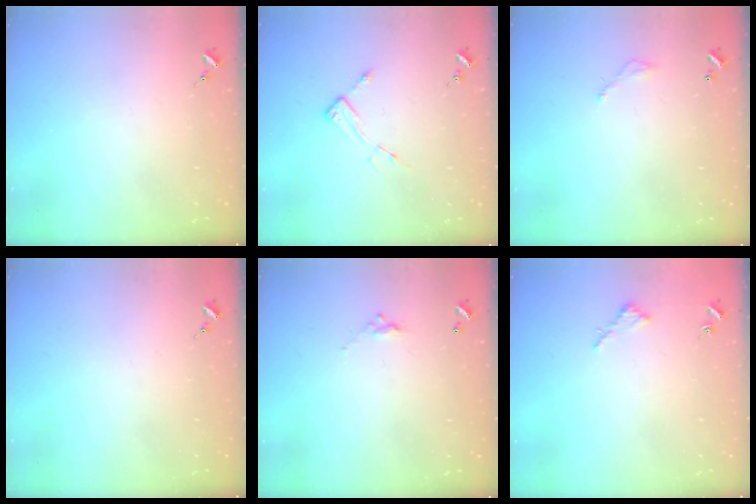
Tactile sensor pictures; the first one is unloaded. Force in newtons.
{"total": 4.8, "press": 4.7, "slide": 0.3}
{"total": 3.8, "press": 3.8, "slide": 0.2}
{"total": 0.0}
{"total": 4.9, "press": 4.9, "slide": 0.2}
{"total": 2.6, "press": 2.6, "slide": 0.2}